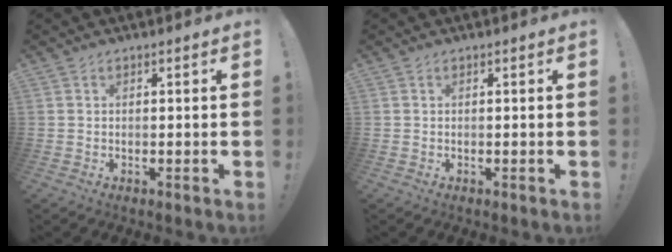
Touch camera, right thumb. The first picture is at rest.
{"total": 0.0}